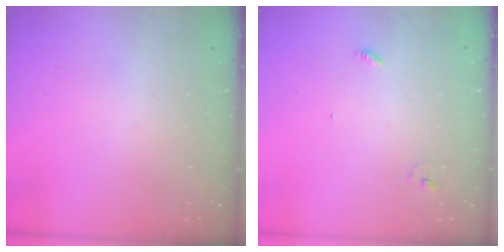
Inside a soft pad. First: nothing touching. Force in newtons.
{"total": 2.8, "press": 2.8, "slide": 0.2}